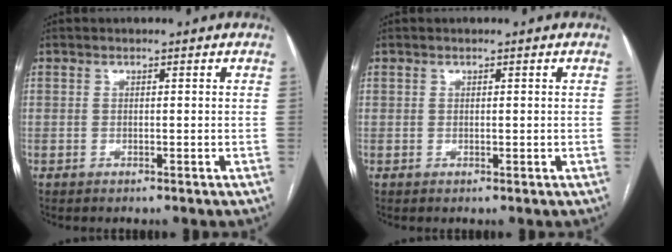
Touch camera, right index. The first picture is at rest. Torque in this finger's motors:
{"motor_torque": [-0.24, 0.08, -0.02, 0.00]}